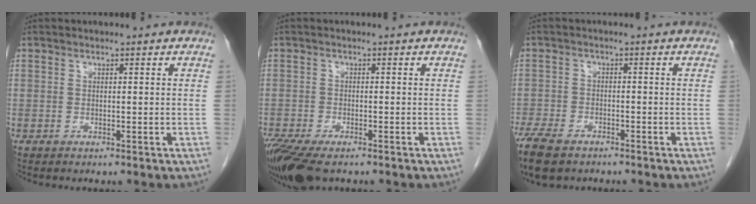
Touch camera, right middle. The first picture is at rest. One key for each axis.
{"total": 8.8, "fx": -6.4, "fy": 2.9, "fz": 5.3, "tx": -0.098, "ty": -0.019, "tz": -0.107}
{"total": 10.6, "fx": -7.5, "fy": 5.0, "fz": 5.6, "tx": -0.132, "ty": -0.017, "tz": -0.120}